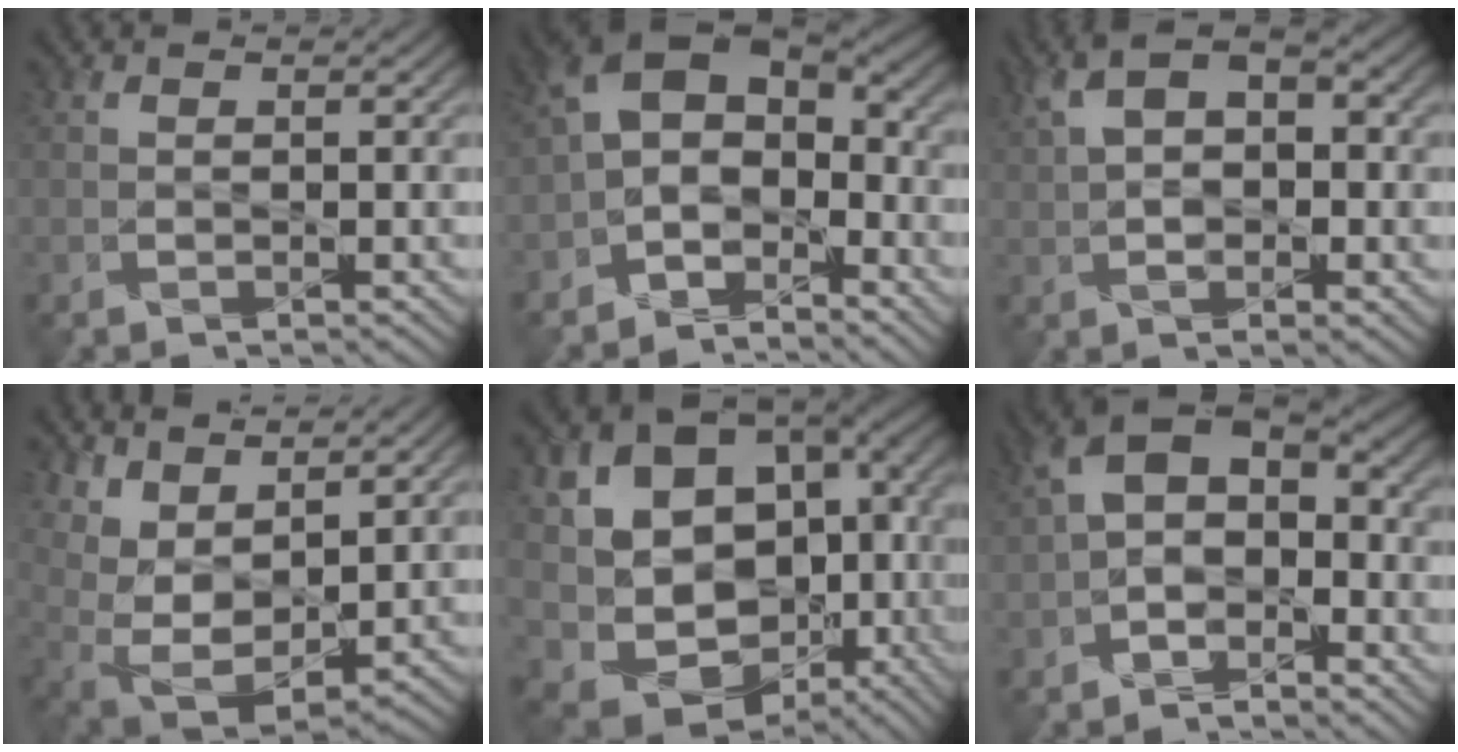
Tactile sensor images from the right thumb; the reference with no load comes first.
{"total": 9.1, "force": [-2.6, 6.0, 6.3], "torque": [-0.097, 0.002, -0.063]}
{"total": 9.4, "force": [1.7, 5.2, 7.6], "torque": [-0.139, 0.010, 0.020]}
{"total": 9.7, "force": [6.3, 3.9, 6.2], "torque": [-0.156, 0.011, 0.115]}
{"total": 15.2, "force": [-0.6, 12.5, 8.7], "torque": [-0.151, -0.043, 0.031]}
{"total": 8.3, "force": [-0.8, 5.3, 6.3], "torque": [-0.119, 0.000, -0.027]}